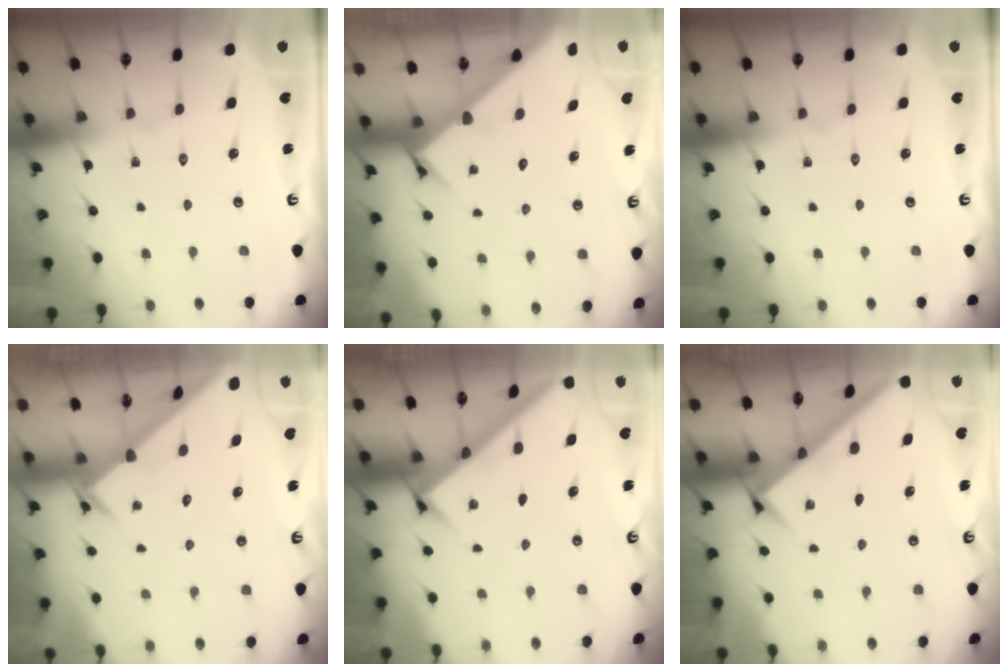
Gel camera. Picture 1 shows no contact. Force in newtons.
{"total": 3.4, "press": 3.4, "slide": 0.2}
{"total": 0.0}
{"total": 2.6, "press": 2.6, "slide": 0.2}
{"total": 2.9, "press": 2.9, "slide": 0.1}
{"total": 2.4, "press": 2.4, "slide": 0.3}